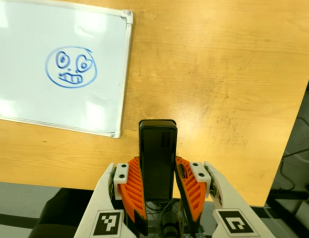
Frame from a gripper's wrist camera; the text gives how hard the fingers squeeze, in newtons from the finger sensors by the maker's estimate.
{"total": 4.9, "left": 3.3, "right": 6.5}